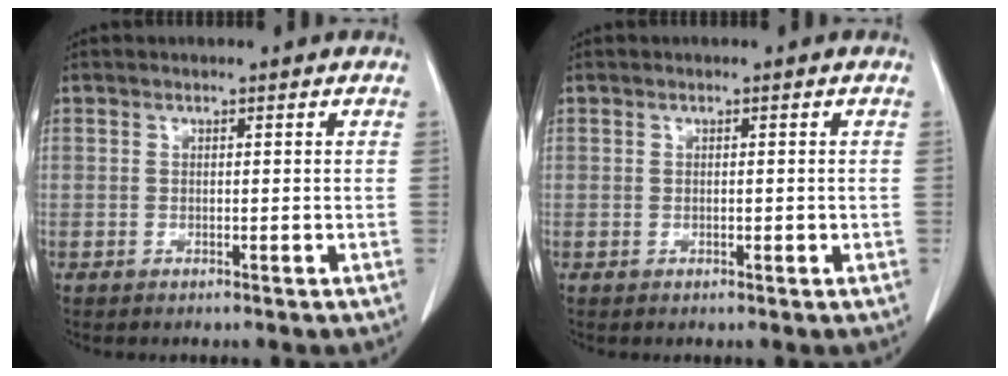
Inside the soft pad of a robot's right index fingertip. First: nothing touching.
{"total": 1.3, "force": [-0.2, 0.8, 1.0], "torque": [-0.025, 0.002, 0.001]}